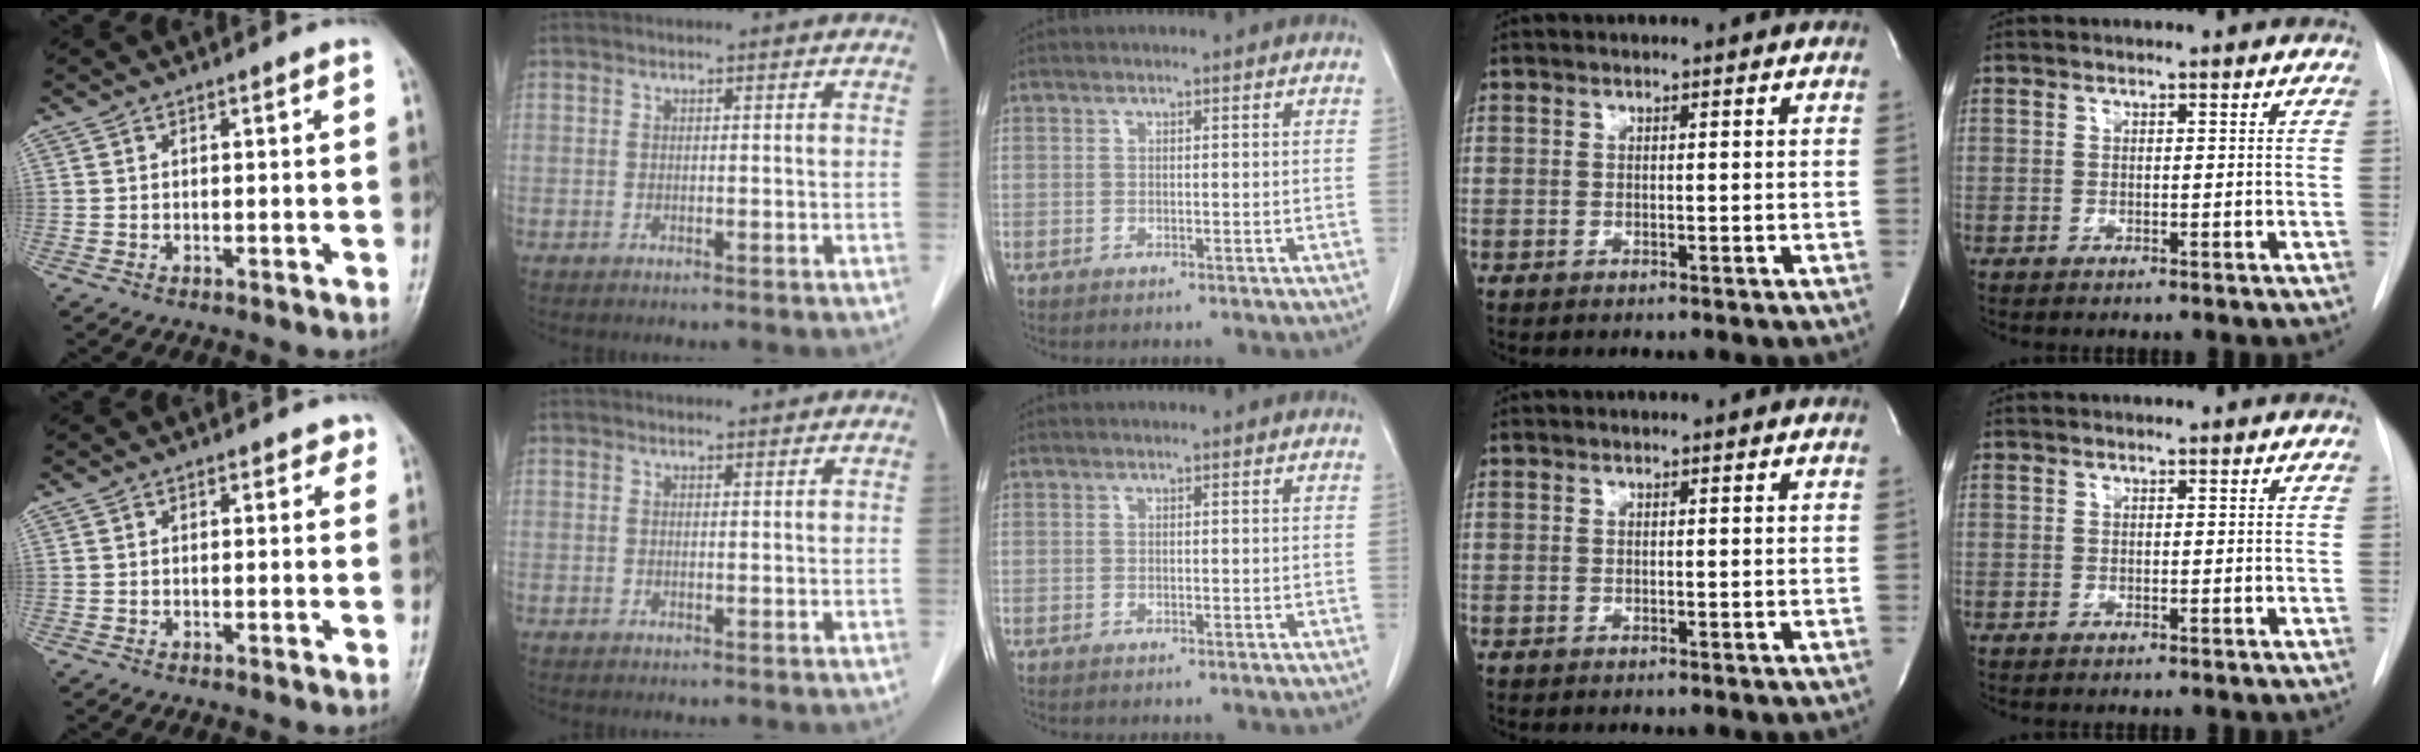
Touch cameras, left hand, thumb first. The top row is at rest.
{"thumb": {"total": 1.7, "force": [0.9, 1.1, 0.9], "torque": [0.006, 0.000, 0.005]}, "index": {"total": 1.4, "force": [-1.4, 0.0, -0.1], "torque": [-0.001, -0.014, -0.029]}}